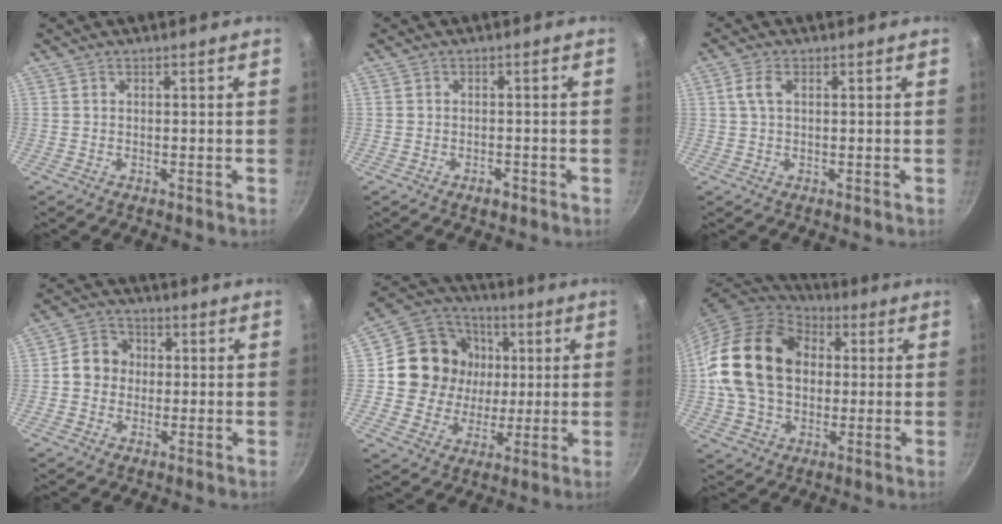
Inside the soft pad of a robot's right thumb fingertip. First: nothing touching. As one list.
[{"total": 1.9, "force": [-1.2, 0.9, 1.0], "torque": [-0.014, 0.012, -0.017]}, {"total": 3.1, "force": [0.8, 1.5, 2.6], "torque": [-0.057, 0.009, 0.016]}, {"total": 6.7, "force": [0.0, 6.1, 2.9], "torque": [-0.018, 0.015, -0.015]}, {"total": 16.8, "force": [2.2, 15.3, 6.6], "torque": [-0.096, 0.014, 0.035]}, {"total": 20.5, "force": [2.4, 15.3, 13.5], "torque": [-0.225, 0.027, 0.039]}]